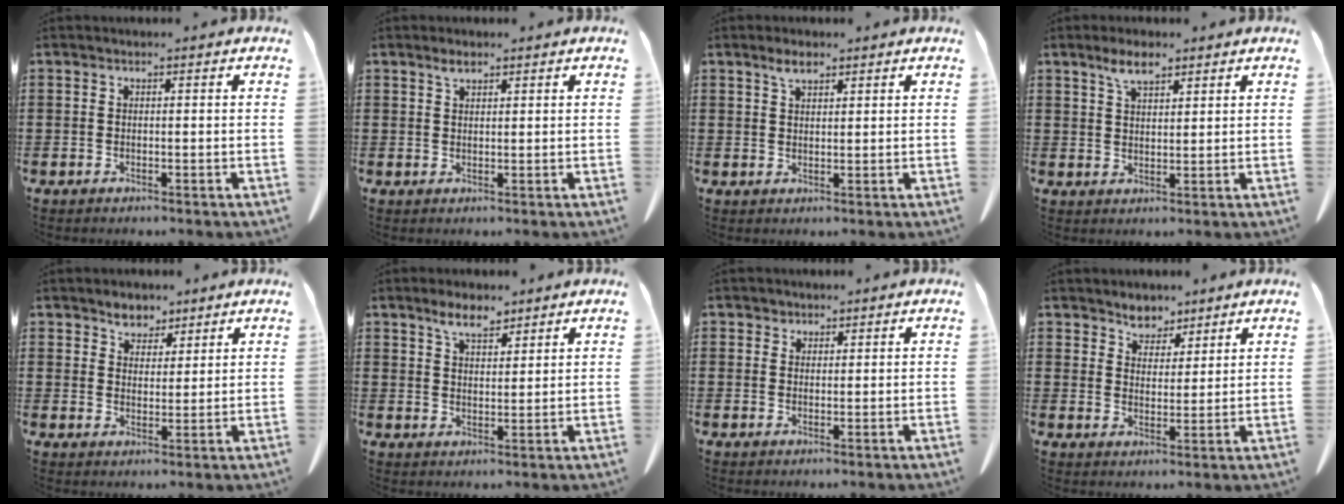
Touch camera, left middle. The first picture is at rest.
{"total": 1.8, "force": [1.4, 0.6, 1.1], "torque": [-0.024, 0.000, 0.026]}
{"total": 2.8, "force": [2.0, 0.9, 1.7], "torque": [-0.037, 0.003, 0.036]}
{"total": 4.2, "force": [2.8, 1.5, 2.7], "torque": [-0.059, 0.004, 0.051]}
{"total": 4.0, "force": [3.4, 2.0, 0.3], "torque": [-0.021, -0.001, 0.066]}
{"total": 4.5, "force": [3.6, 1.6, 2.2], "torque": [-0.051, -0.001, 0.067]}
{"total": 1.5, "force": [1.3, 0.8, 0.0], "torque": [0.003, 0.000, 0.024]}
{"total": 4.3, "force": [3.8, 2.0, -0.1], "torque": [-0.009, -0.013, 0.071]}